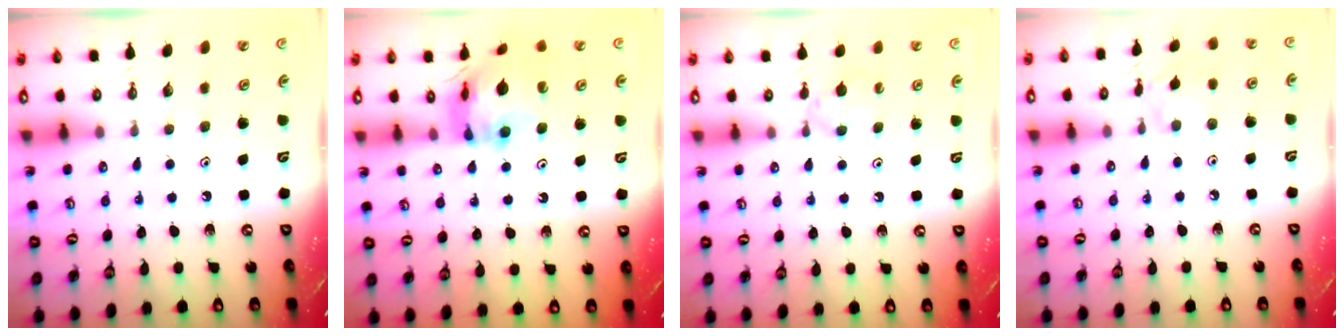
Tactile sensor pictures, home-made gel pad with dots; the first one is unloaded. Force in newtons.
{"total": 13.6, "press": 13.5, "slide": 1.7}
{"total": 4.6, "press": 4.5, "slide": 0.8}
{"total": 3.5, "press": 3.5, "slide": 0.5}